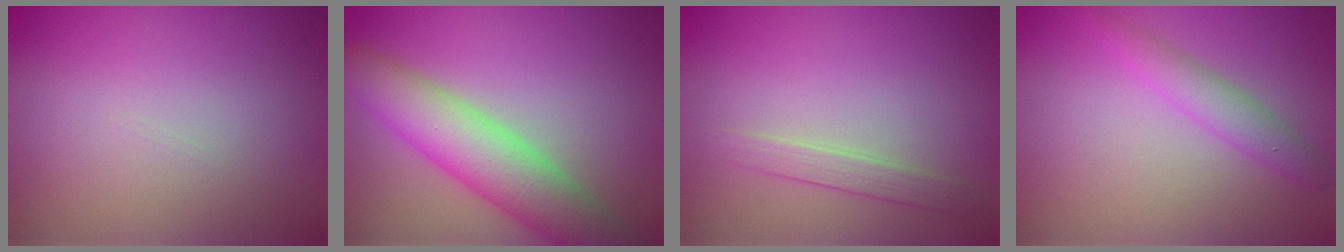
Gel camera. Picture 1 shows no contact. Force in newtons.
{"total": 6.9, "press": 6.9, "slide": 0.3}
{"total": 1.6, "press": 1.6, "slide": 0.0}
{"total": 2.2, "press": 2.2, "slide": 0.3}